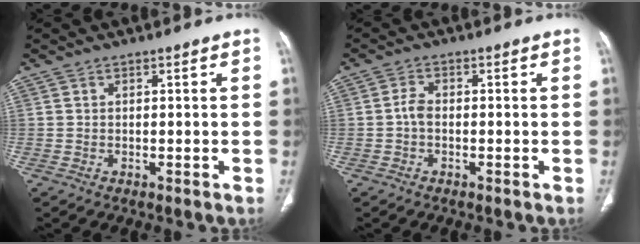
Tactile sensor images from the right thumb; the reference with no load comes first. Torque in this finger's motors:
{"motor_torque": [0.75, 0.72, 0.35, -0.12, 0.00]}